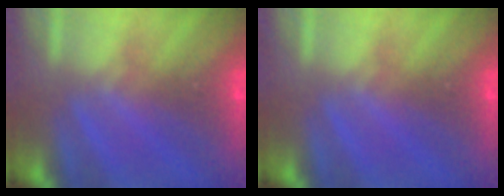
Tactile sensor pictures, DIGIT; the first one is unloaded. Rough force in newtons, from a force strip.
{"total": 0.0}